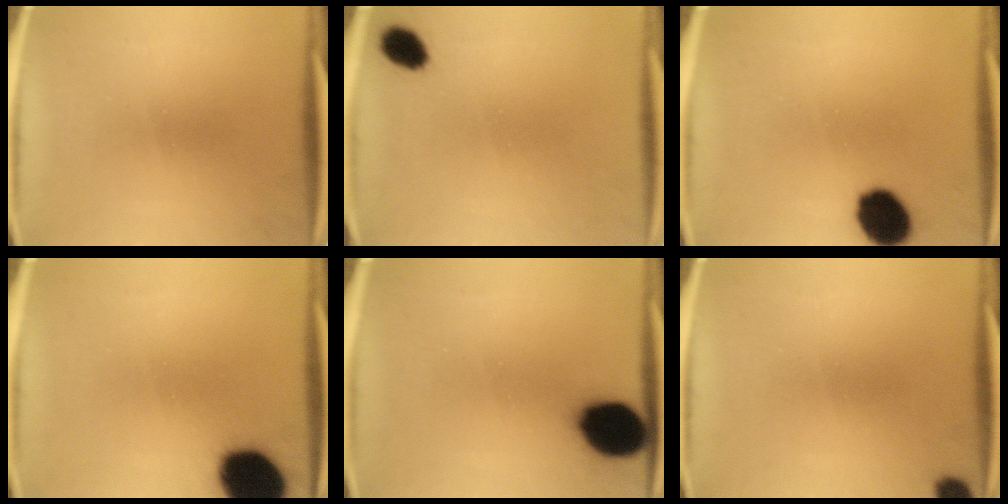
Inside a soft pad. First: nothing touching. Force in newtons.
{"total": 4.8}
{"total": 11.5}
{"total": 17.0}
{"total": 14.6}
{"total": 2.5}